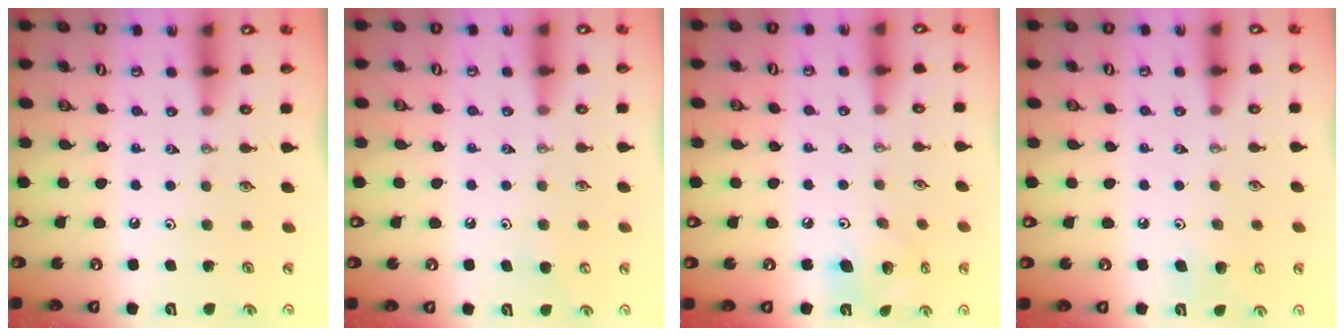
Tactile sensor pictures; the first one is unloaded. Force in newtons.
{"total": 3.9, "press": 3.9, "slide": 0.3}
{"total": 9.7, "press": 9.5, "slide": 2.0}
{"total": 6.8, "press": 6.6, "slide": 1.5}